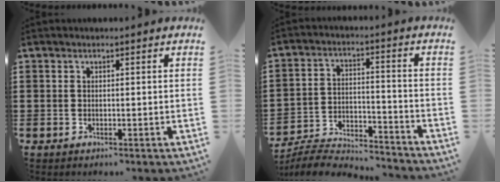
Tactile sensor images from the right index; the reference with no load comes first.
{"total": 5.6, "force": [-5.5, 0.8, 1.0], "torque": [-0.030, 0.003, -0.112]}